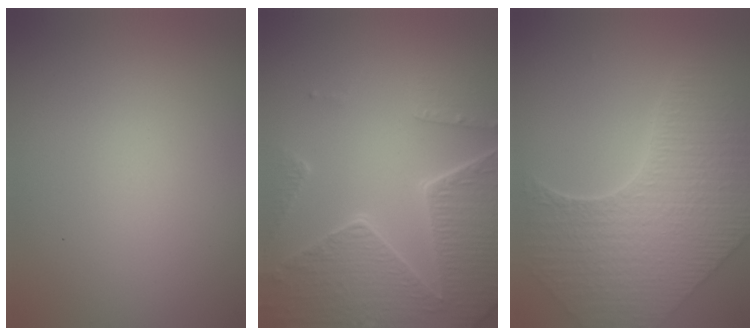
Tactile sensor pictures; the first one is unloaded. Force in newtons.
{"total": 8.3, "press": 5.9, "slide": 5.8}
{"total": 8.5, "press": 6.3, "slide": 5.7}